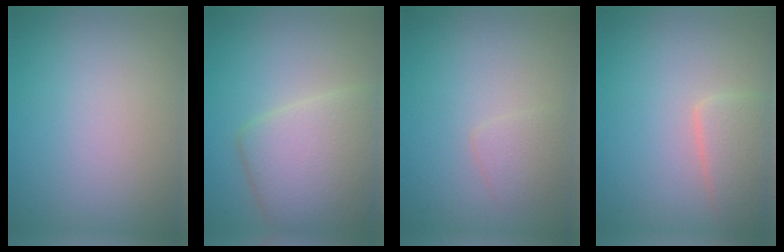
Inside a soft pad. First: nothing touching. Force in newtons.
{"total": 6.2, "press": 6.2, "slide": 0.1}
{"total": 1.4, "press": 1.4, "slide": 0.1}
{"total": 2.9, "press": 2.9, "slide": 0.3}